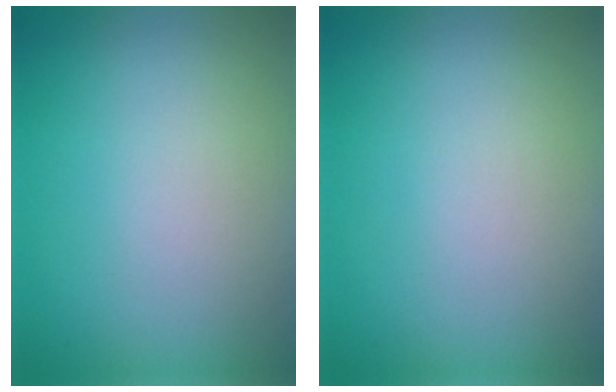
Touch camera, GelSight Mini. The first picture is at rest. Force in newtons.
{"total": 0.0}